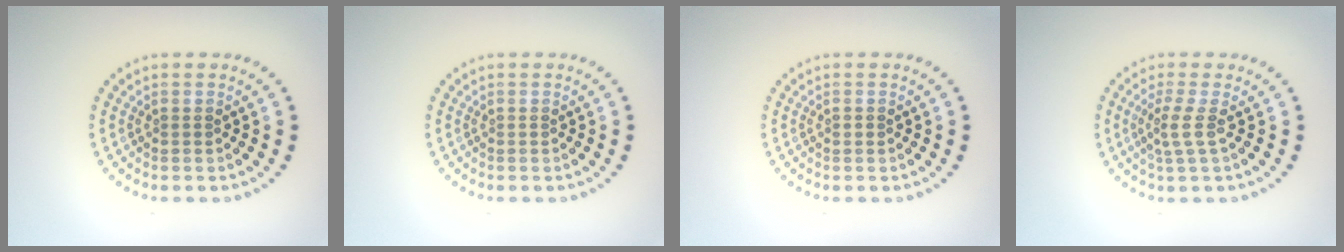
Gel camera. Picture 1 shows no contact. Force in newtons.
{"total": 0.0}
{"total": 0.6, "press": 0.6, "slide": 0.1}
{"total": 2.0, "press": 1.5, "slide": 1.3}